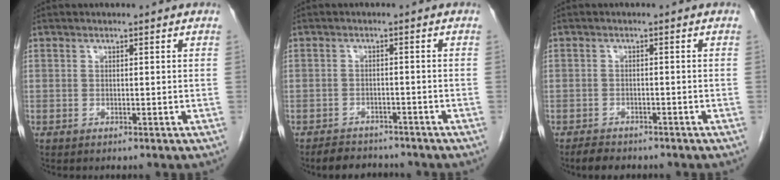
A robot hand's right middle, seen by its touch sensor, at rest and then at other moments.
{"total": 5.0, "force": [-4.5, 2.0, 1.0], "torque": [-0.017, -0.004, -0.067]}
{"total": 3.1, "force": [-2.7, 1.3, 1.0], "torque": [-0.024, -0.003, -0.041]}